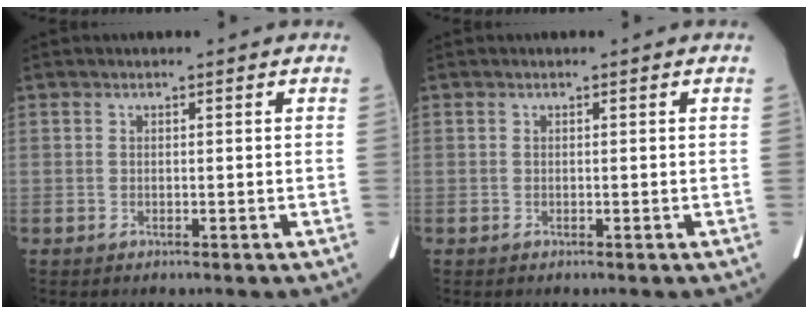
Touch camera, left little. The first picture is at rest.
{"total": 0.0}